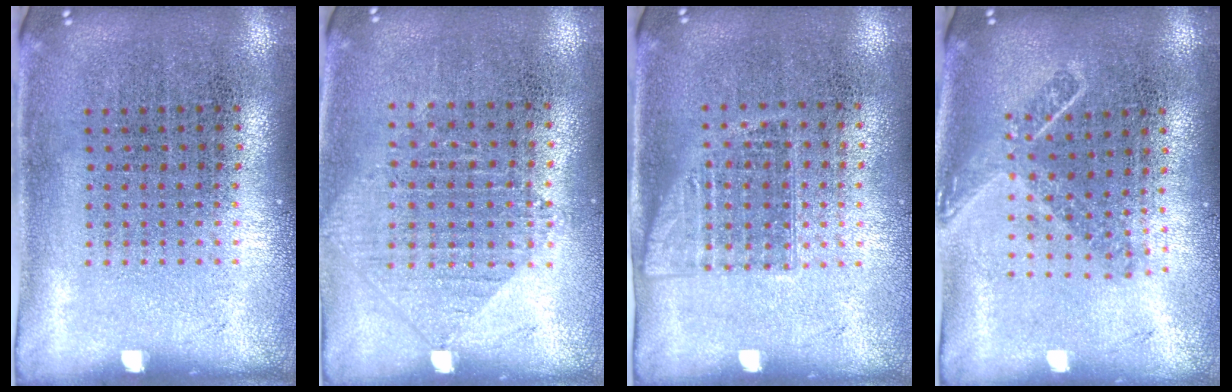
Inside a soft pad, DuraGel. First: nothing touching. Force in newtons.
{"total": 0.9, "press": 0.8, "slide": 0.3}
{"total": 1.0, "press": 0.9, "slide": 0.6}
{"total": 1.8, "press": 1.3, "slide": 1.2}